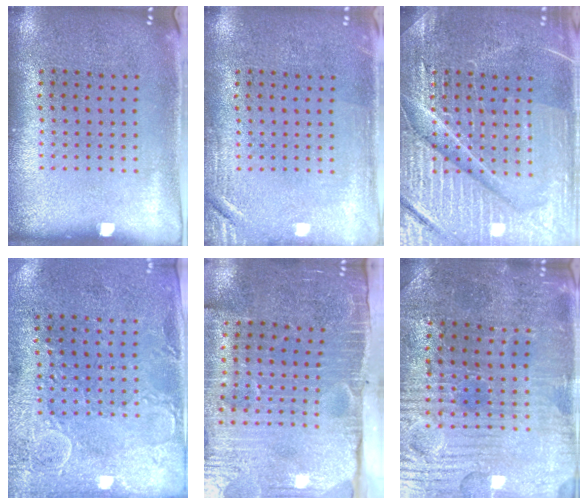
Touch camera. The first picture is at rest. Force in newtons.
{"total": 1.8, "press": 1.8, "slide": 0.3}
{"total": 7.1, "press": 7.1, "slide": 0.9}
{"total": 2.8, "press": 2.5, "slide": 1.2}
{"total": 4.5, "press": 3.9, "slide": 2.4}
{"total": 3.6, "press": 3.6, "slide": 0.4}